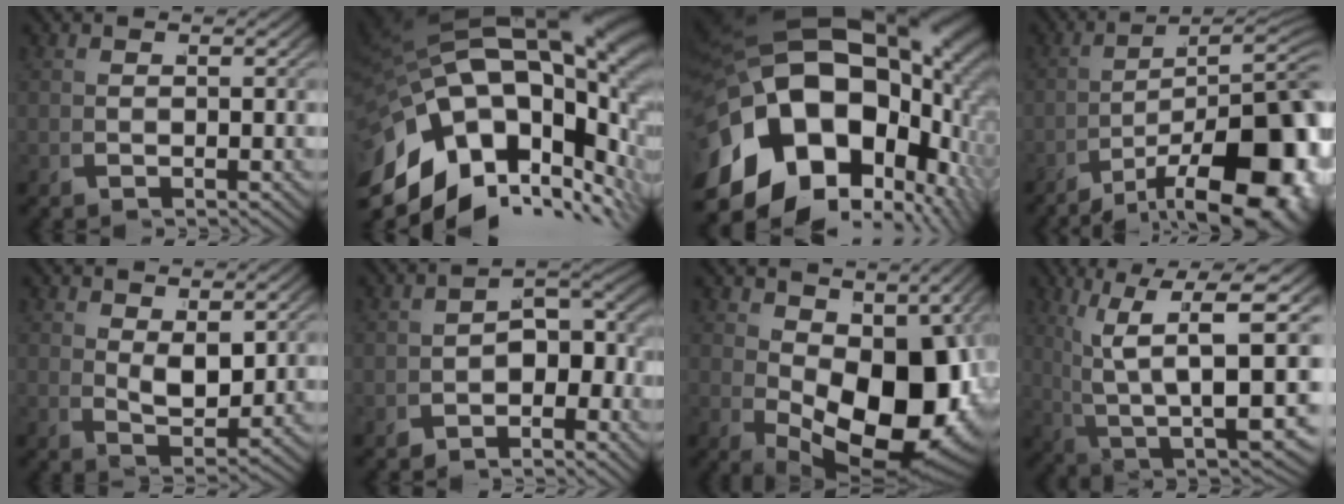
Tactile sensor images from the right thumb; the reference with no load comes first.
{"total": 23.8, "force": [0.4, 15.7, 17.9], "torque": [-0.302, -0.014, 0.005]}
{"total": 28.4, "force": [0.3, 20.0, 20.2], "torque": [-0.382, -0.030, 0.006]}
{"total": 13.3, "force": [-2.4, 7.5, 10.8], "torque": [-0.142, -0.039, -0.021]}
{"total": 3.3, "force": [2.3, 1.2, 2.0], "torque": [-0.033, -0.002, 0.043]}
{"total": 4.8, "force": [-1.4, 2.9, 3.5], "torque": [-0.049, -0.008, -0.018]}
{"total": 16.3, "force": [-0.2, 9.5, 13.2], "torque": [-0.205, -0.046, 0.031]}
{"total": 12.9, "force": [-1.2, 7.2, 10.6], "torque": [-0.192, -0.056, 0.022]}